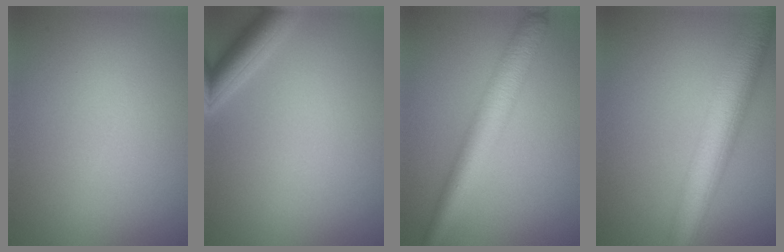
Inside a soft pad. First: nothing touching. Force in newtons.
{"total": 3.3, "press": 3.3, "slide": 0.2}
{"total": 4.9, "press": 4.9, "slide": 0.1}
{"total": 7.6, "press": 7.6, "slide": 0.2}